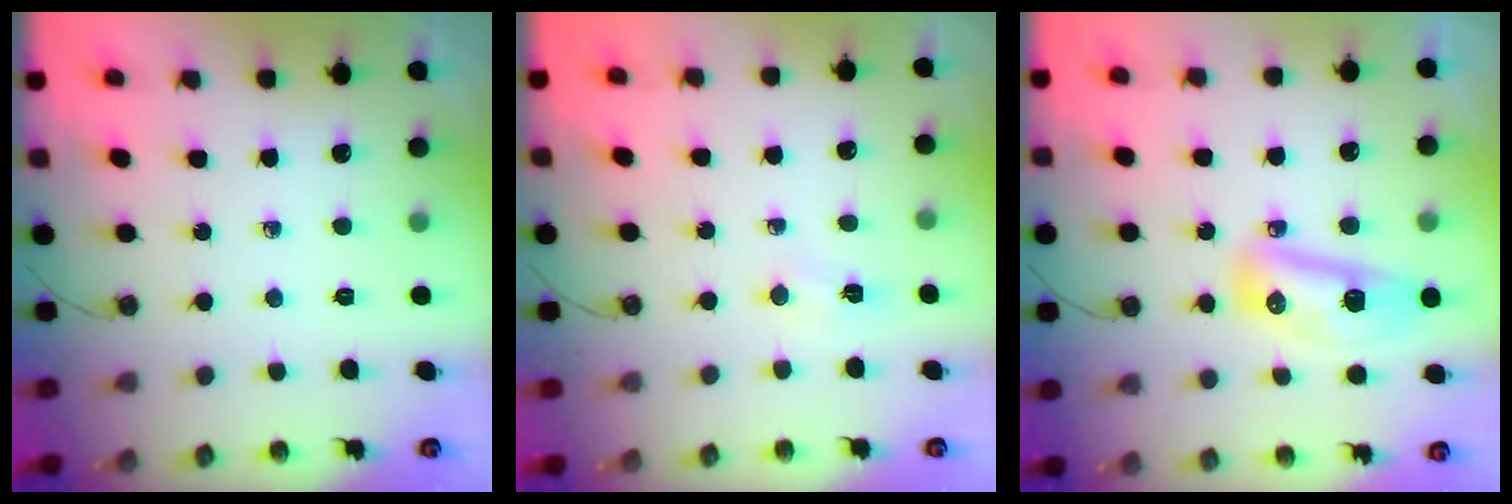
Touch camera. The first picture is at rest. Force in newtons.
{"total": 3.2, "press": 2.7, "slide": 1.7}
{"total": 12.8, "press": 12.4, "slide": 3.1}